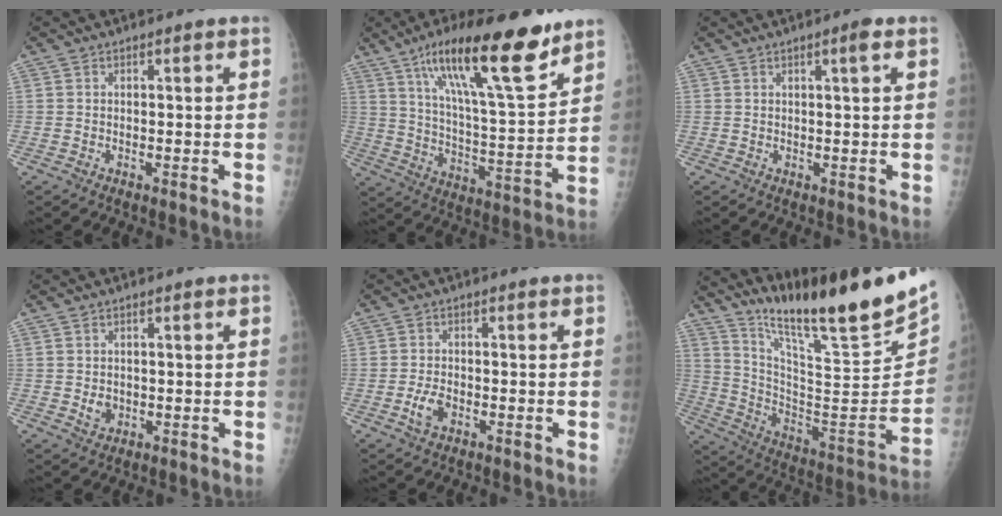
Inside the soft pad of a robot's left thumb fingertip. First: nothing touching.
{"total": 22.3, "force": [14.2, 4.9, 16.4], "torque": [-0.252, -0.056, 0.238]}
{"total": 2.4, "force": [1.2, 0.0, 2.1], "torque": [-0.037, -0.004, 0.018]}
{"total": 2.4, "force": [-0.1, 1.9, 1.5], "torque": [-0.014, 0.000, 0.005]}
{"total": 3.2, "force": [-1.3, 1.7, 2.4], "torque": [-0.050, 0.009, -0.023]}
{"total": 25.3, "force": [20.2, 1.2, 15.3], "torque": [-0.227, -0.130, 0.334]}